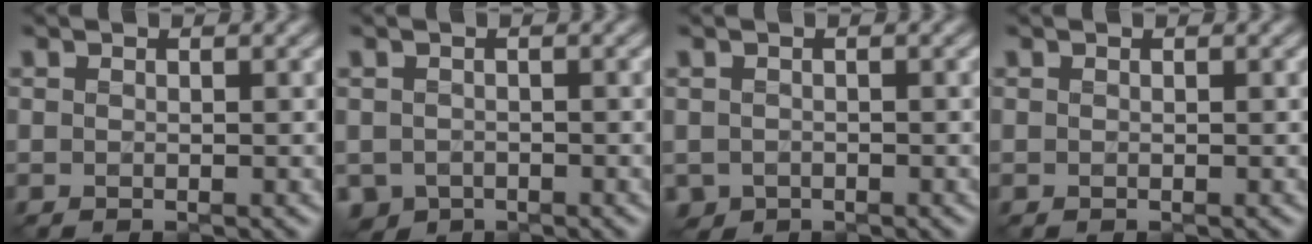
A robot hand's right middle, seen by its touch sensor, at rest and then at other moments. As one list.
[{"total": 2.0, "force": [-1.2, 1.5, 0.6], "torque": [-0.009, -0.010, -0.025]}, {"total": 1.3, "force": [-0.6, 1.1, 0.2], "torque": [-0.003, -0.009, -0.014]}, {"total": 0.0}]